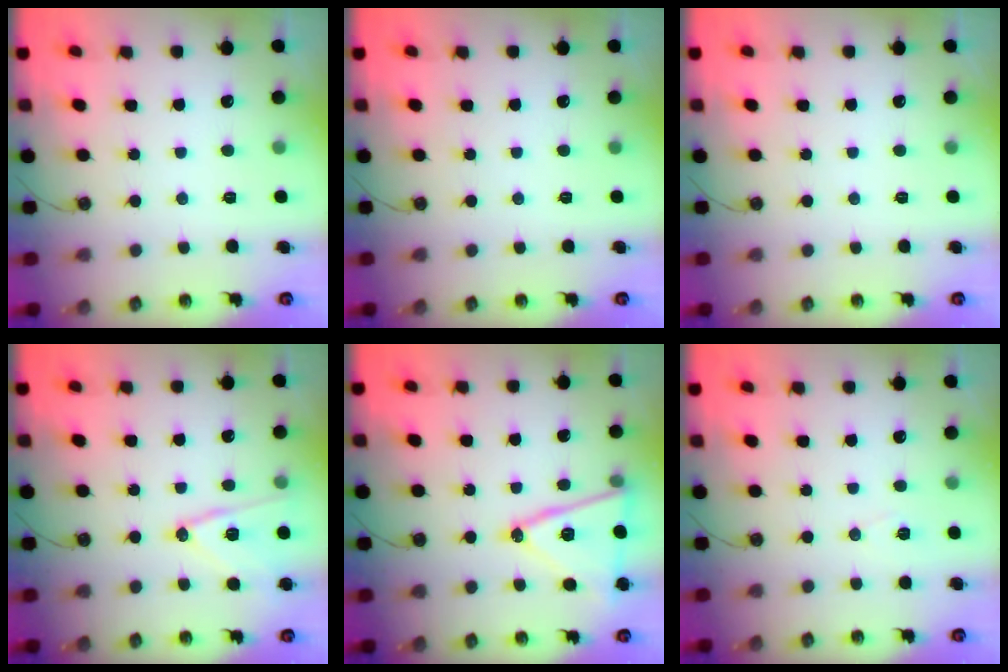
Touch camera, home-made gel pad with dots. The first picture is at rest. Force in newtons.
{"total": 0.0}
{"total": 0.0}
{"total": 12.8, "press": 12.8, "slide": 0.5}
{"total": 15.6, "press": 15.1, "slide": 3.8}
{"total": 6.9, "press": 5.2, "slide": 4.5}